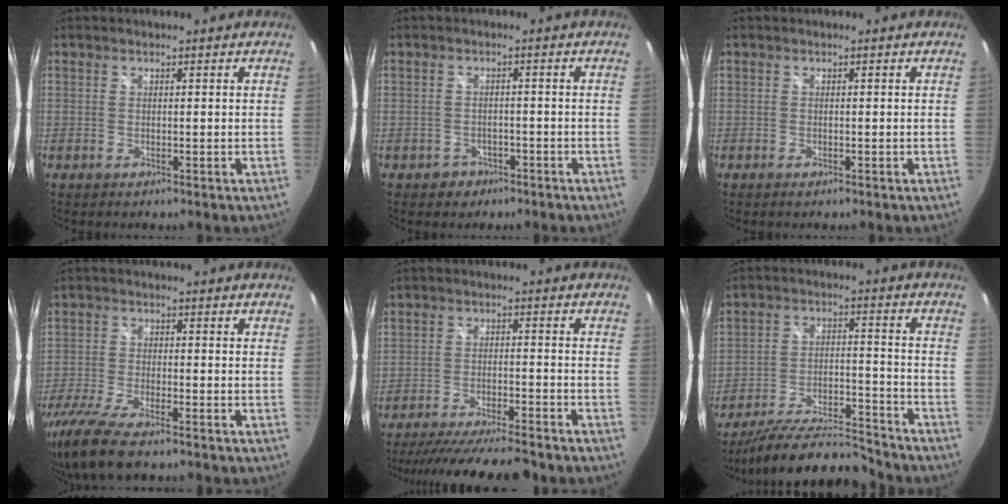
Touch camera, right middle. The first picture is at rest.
{"total": 3.2, "force": [-1.9, 2.5, 0.5], "torque": [-0.019, 0.005, -0.024]}
{"total": 0.6, "force": [-0.4, 0.2, 0.4], "torque": [-0.006, -0.002, -0.008]}
{"total": 14.4, "force": [-11.1, 3.5, 8.5], "torque": [-0.195, -0.051, -0.201]}
{"total": 18.1, "force": [-16.0, 2.1, 8.2], "torque": [-0.160, -0.021, -0.240]}
{"total": 16.1, "force": [-14.5, 3.4, 6.2], "torque": [-0.121, -0.001, -0.218]}